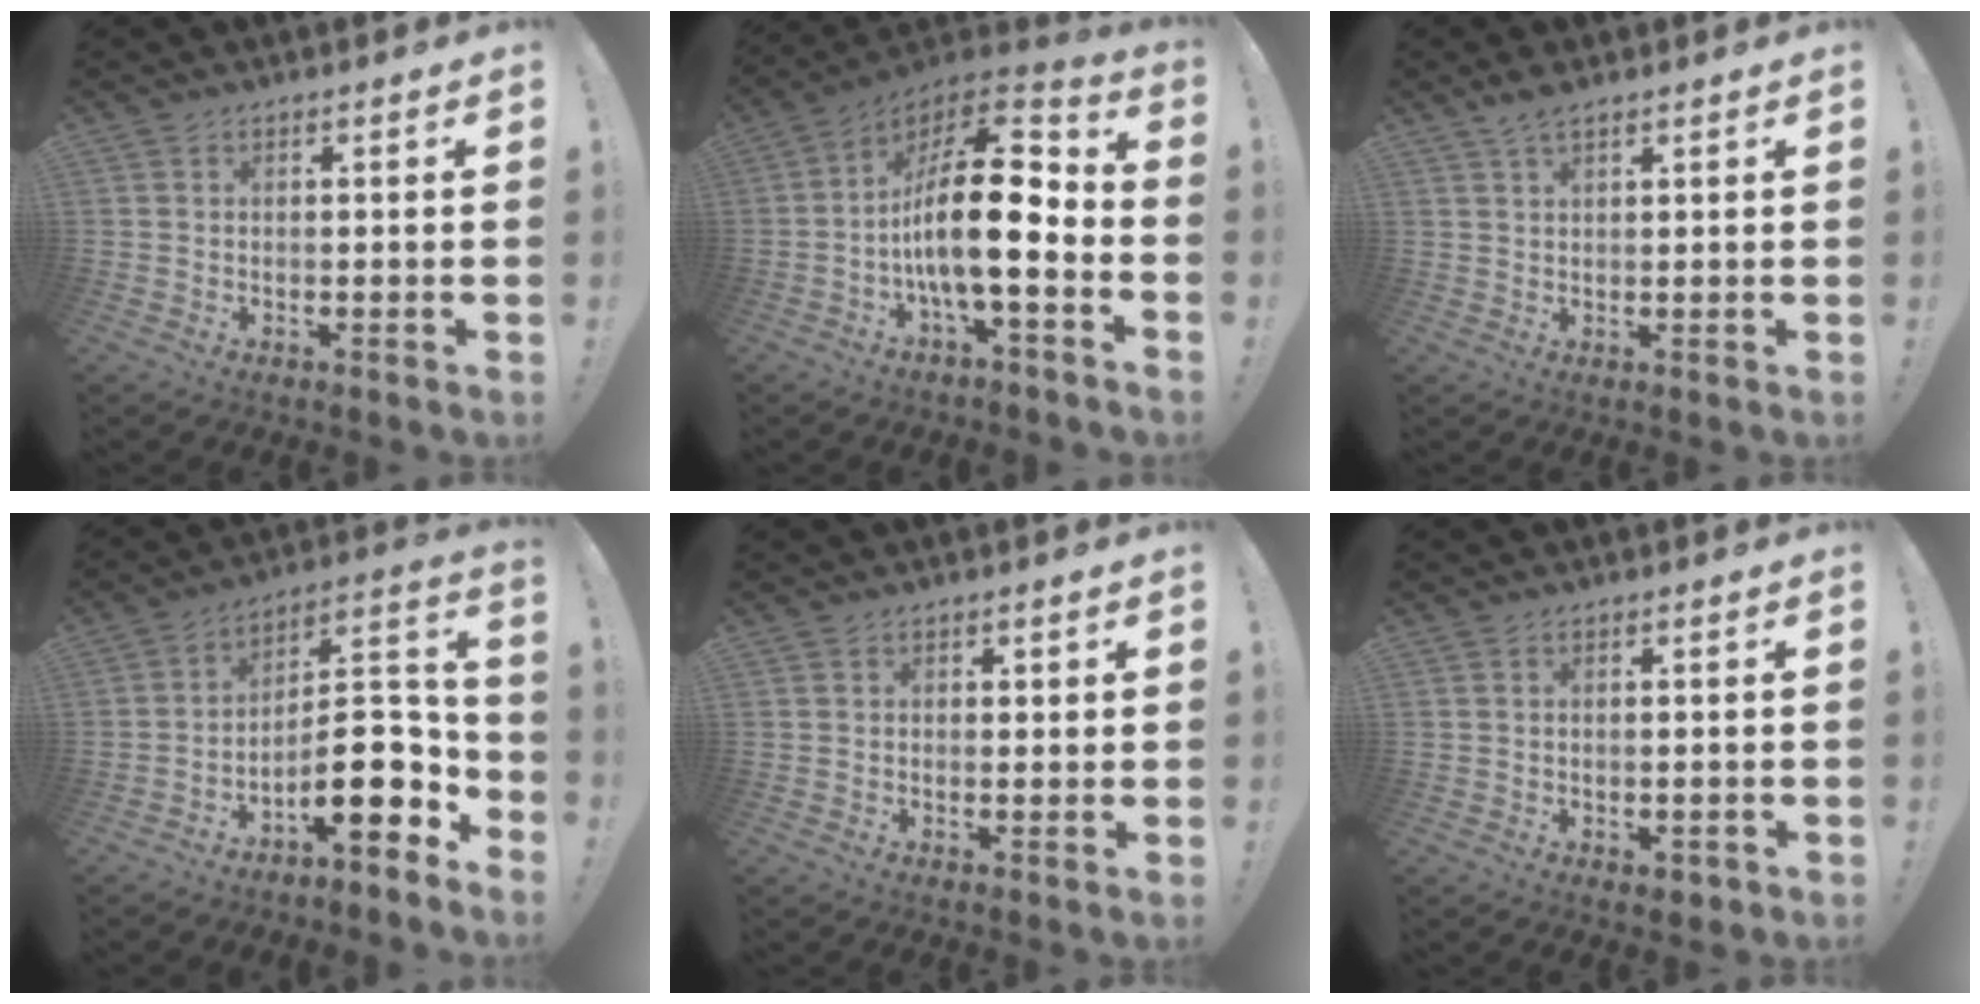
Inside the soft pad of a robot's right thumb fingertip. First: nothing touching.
{"total": 20.9, "force": [-3.2, 7.6, 19.2], "torque": [-0.340, 0.015, -0.052]}
{"total": 3.6, "force": [2.6, 1.0, 2.3], "torque": [-0.048, -0.005, 0.048]}
{"total": 16.9, "force": [-6.3, 6.7, 14.1], "torque": [-0.207, 0.029, -0.093]}
{"total": 1.3, "force": [0.9, 0.9, 0.3], "torque": [0.007, -0.005, 0.015]}
{"total": 1.3, "force": [0.1, 0.8, 1.0], "torque": [-0.013, 0.002, 0.004]}